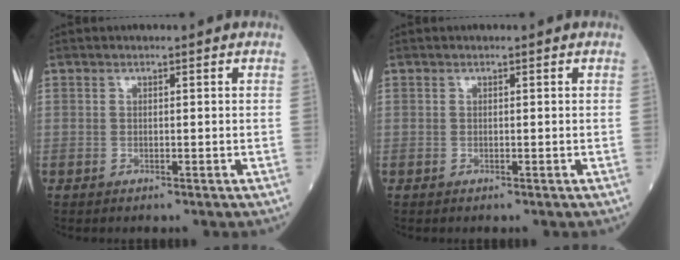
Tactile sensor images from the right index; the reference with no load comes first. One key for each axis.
{"total": 0.0}